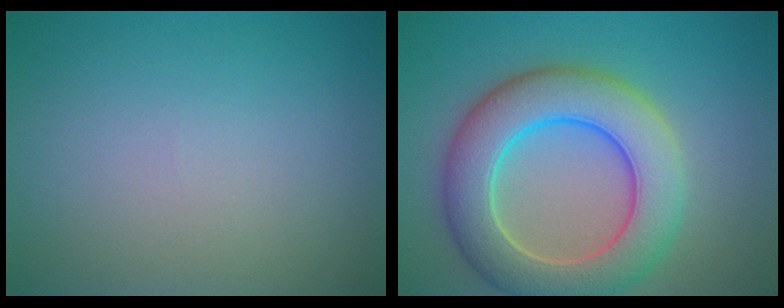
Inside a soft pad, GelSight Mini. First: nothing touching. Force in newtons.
{"total": 8.8, "press": 8.7, "slide": 0.7}